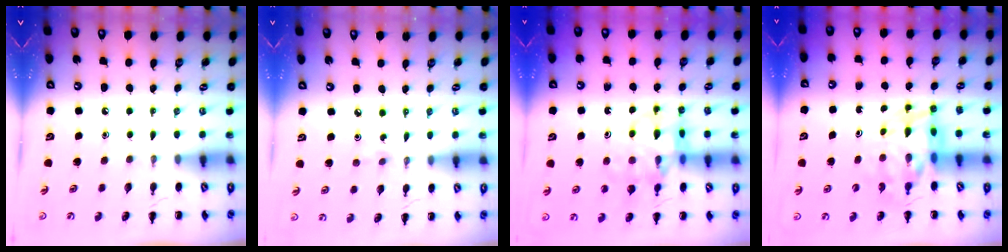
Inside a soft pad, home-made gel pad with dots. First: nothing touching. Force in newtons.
{"total": 2.5, "press": 2.3, "slide": 0.9}
{"total": 13.7, "press": 13.3, "slide": 3.3}
{"total": 10.4, "press": 9.9, "slide": 3.2}